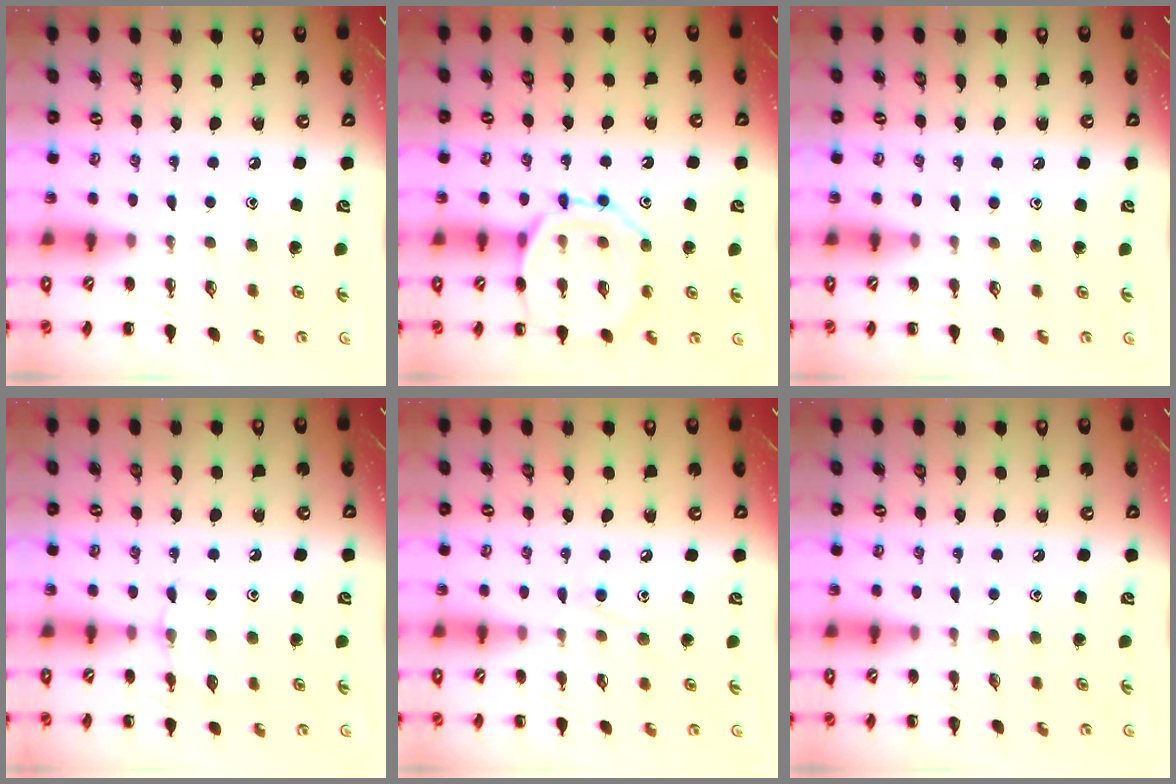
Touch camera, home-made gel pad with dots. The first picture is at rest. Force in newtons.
{"total": 11.9, "press": 11.8, "slide": 1.1}
{"total": 4.8, "press": 4.4, "slide": 1.9}
{"total": 5.5, "press": 5.2, "slide": 1.7}
{"total": 7.6, "press": 7.3, "slide": 2.3}
{"total": 4.9, "press": 4.7, "slide": 1.4}